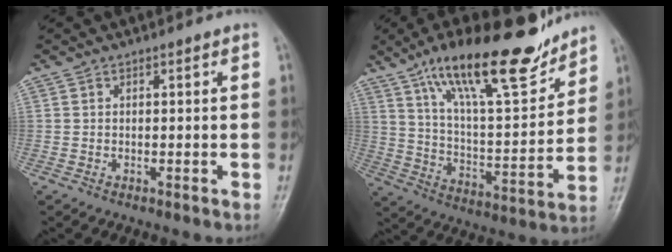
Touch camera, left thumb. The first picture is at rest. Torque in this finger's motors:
{"motor_torque": [0.08, 0.06, 1.54, -1.23, 0.47]}